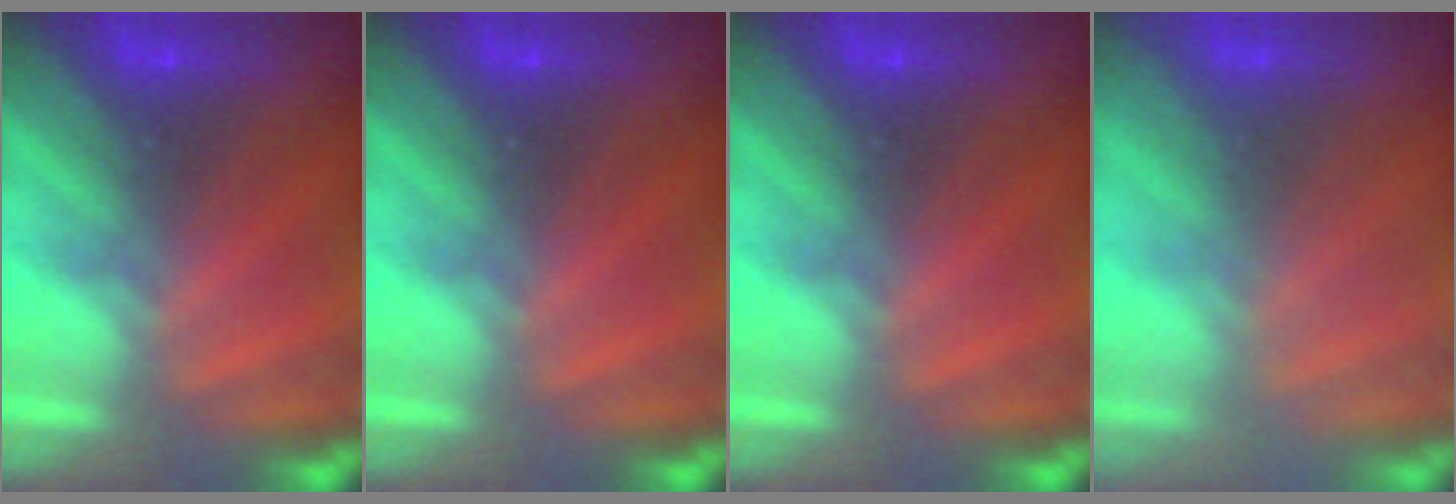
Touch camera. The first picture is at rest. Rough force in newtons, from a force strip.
{"total": 0.0}
{"total": 0.0}
{"total": 3.1}